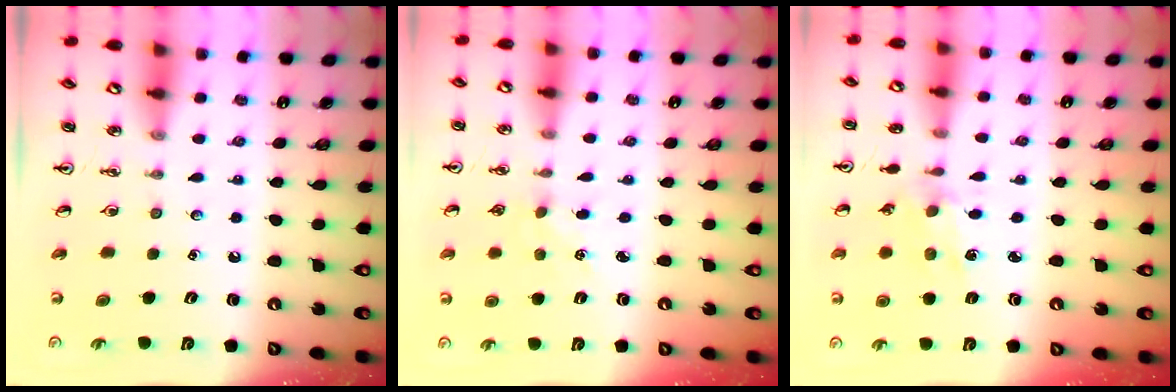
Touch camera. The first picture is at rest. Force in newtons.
{"total": 3.3, "press": 3.3, "slide": 0.4}
{"total": 1.7, "press": 1.6, "slide": 0.1}